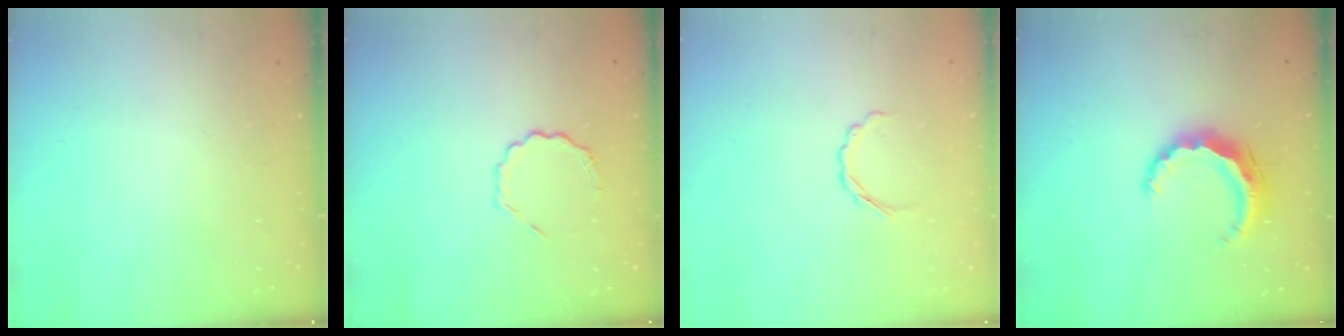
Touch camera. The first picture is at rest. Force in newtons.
{"total": 3.8, "press": 3.6, "slide": 1.1}
{"total": 3.3, "press": 3.2, "slide": 0.8}
{"total": 7.4, "press": 7.4, "slide": 0.5}